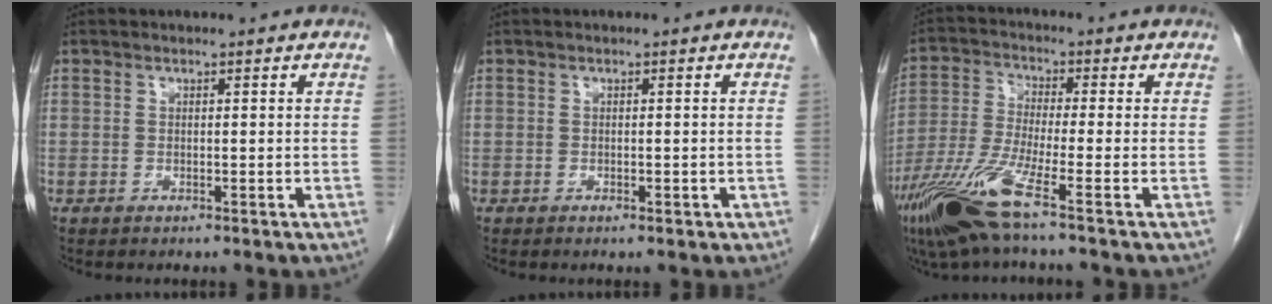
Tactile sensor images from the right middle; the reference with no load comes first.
{"total": 0.9, "force": [-0.4, 0.4, 0.6], "torque": [-0.012, -0.001, -0.004]}
{"total": 10.6, "force": [-6.3, -0.4, 8.5], "torque": [-0.184, -0.031, -0.127]}